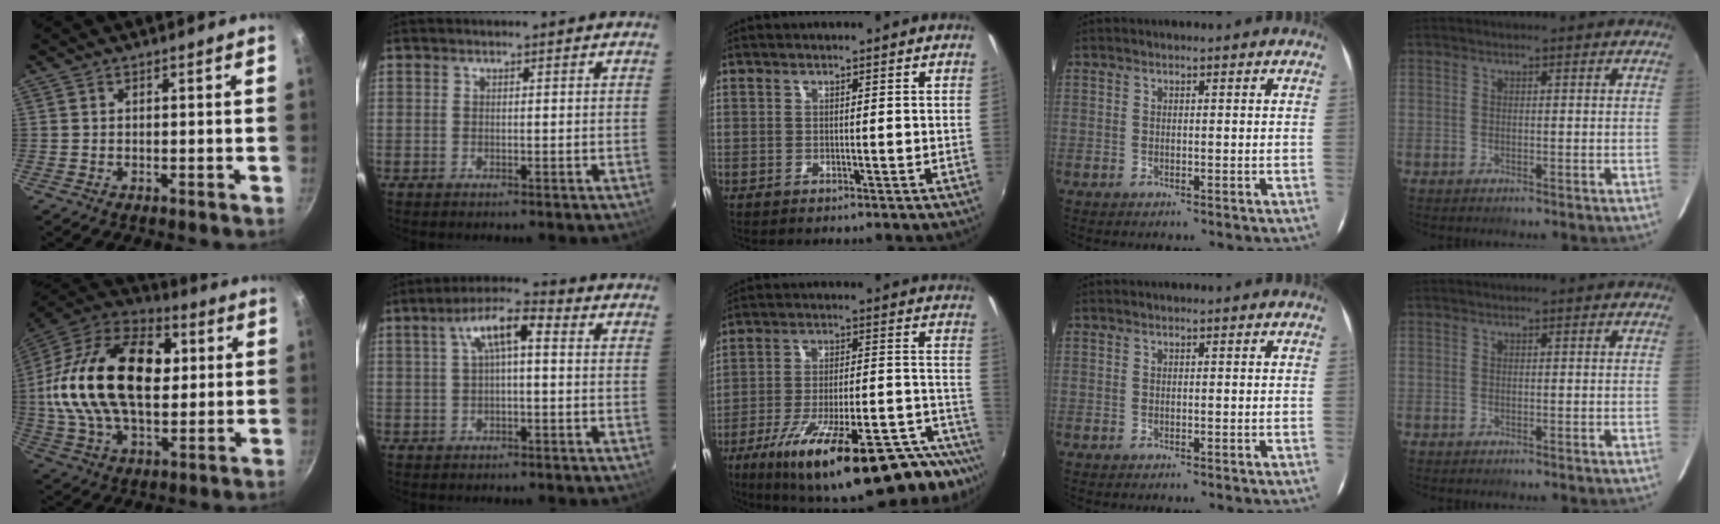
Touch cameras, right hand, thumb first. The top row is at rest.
{"thumb": {"total": 29.5, "force": [3.8, 17.7, 23.3], "torque": [-0.414, 0.025, 0.051]}, "index": {"total": 7.1, "force": [1.1, 2.2, 6.6], "torque": [-0.126, 0.024, 0.022]}, "middle": {"total": 29.6, "force": [-21.6, 4.8, 19.8], "torque": [-0.273, -0.046, -0.308]}}